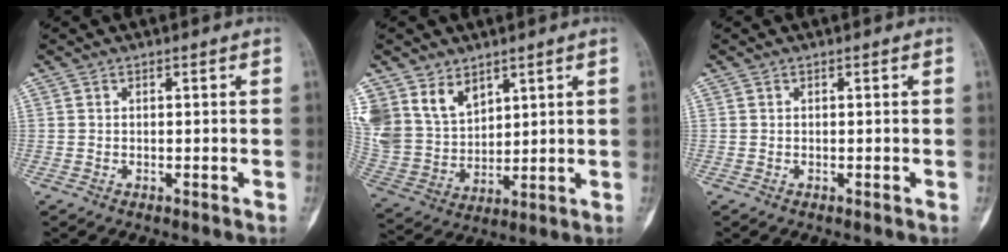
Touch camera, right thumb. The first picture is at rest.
{"total": 14.0, "force": [8.1, 9.8, 5.9], "torque": [-0.104, -0.022, 0.182]}
{"total": 0.0}